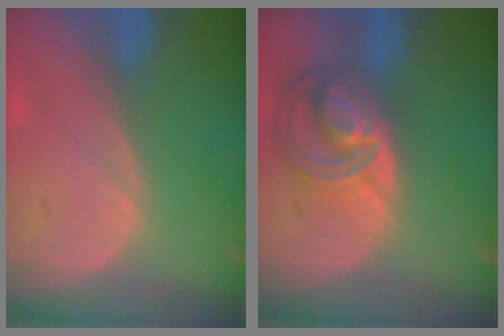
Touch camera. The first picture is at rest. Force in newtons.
{"total": 8.7, "press": 7.5, "slide": 4.4}